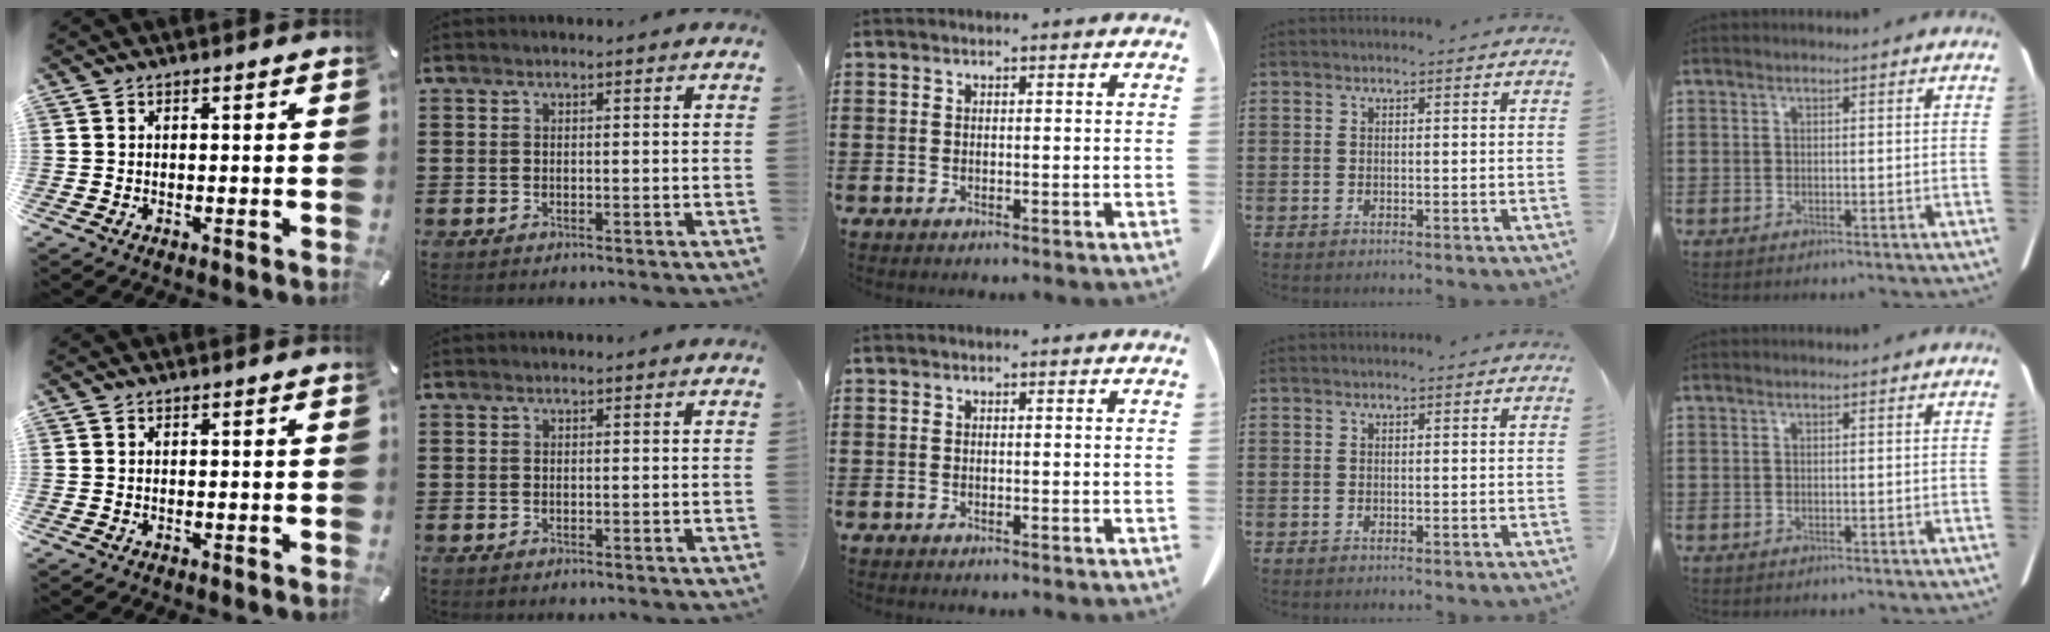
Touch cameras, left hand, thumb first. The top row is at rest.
{}